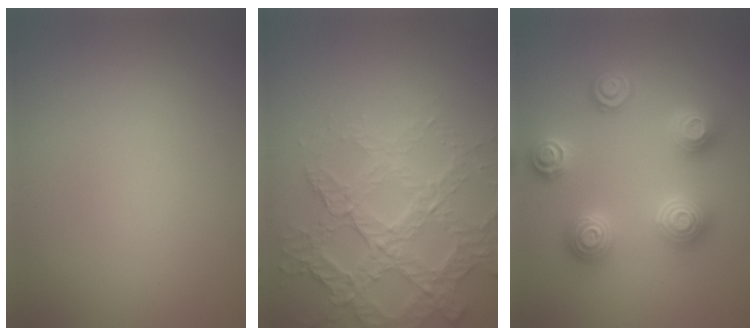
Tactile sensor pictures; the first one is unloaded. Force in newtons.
{"total": 7.0, "press": 5.1, "slide": 4.8}
{"total": 4.8, "press": 4.7, "slide": 0.6}